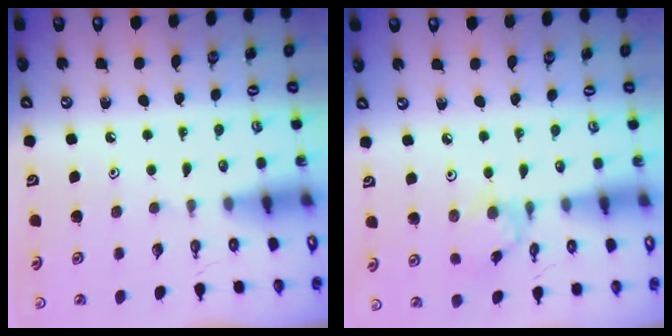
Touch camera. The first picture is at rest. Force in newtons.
{"total": 2.4, "press": 2.4, "slide": 0.2}